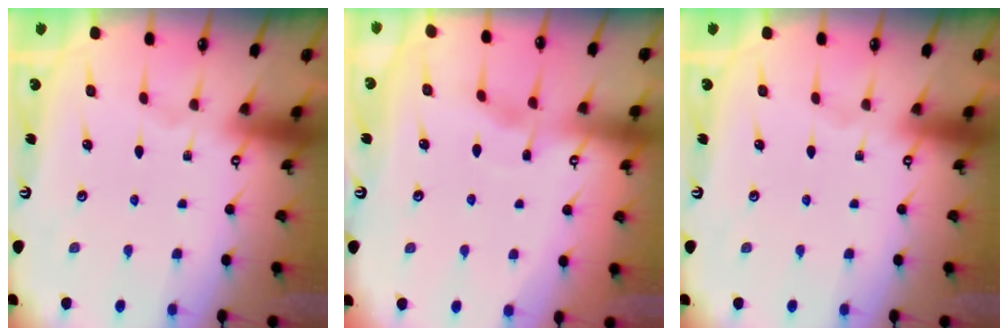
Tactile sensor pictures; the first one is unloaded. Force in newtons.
{"total": 2.7, "press": 2.7, "slide": 0.3}
{"total": 0.0}